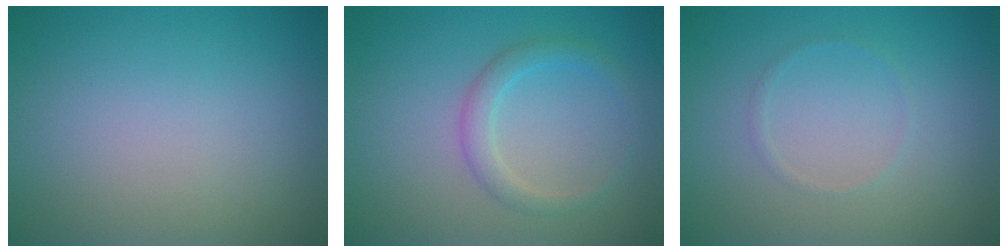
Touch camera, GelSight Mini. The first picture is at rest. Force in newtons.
{"total": 2.1, "press": 2.1, "slide": 0.0}
{"total": 0.6, "press": 0.6, "slide": 0.1}